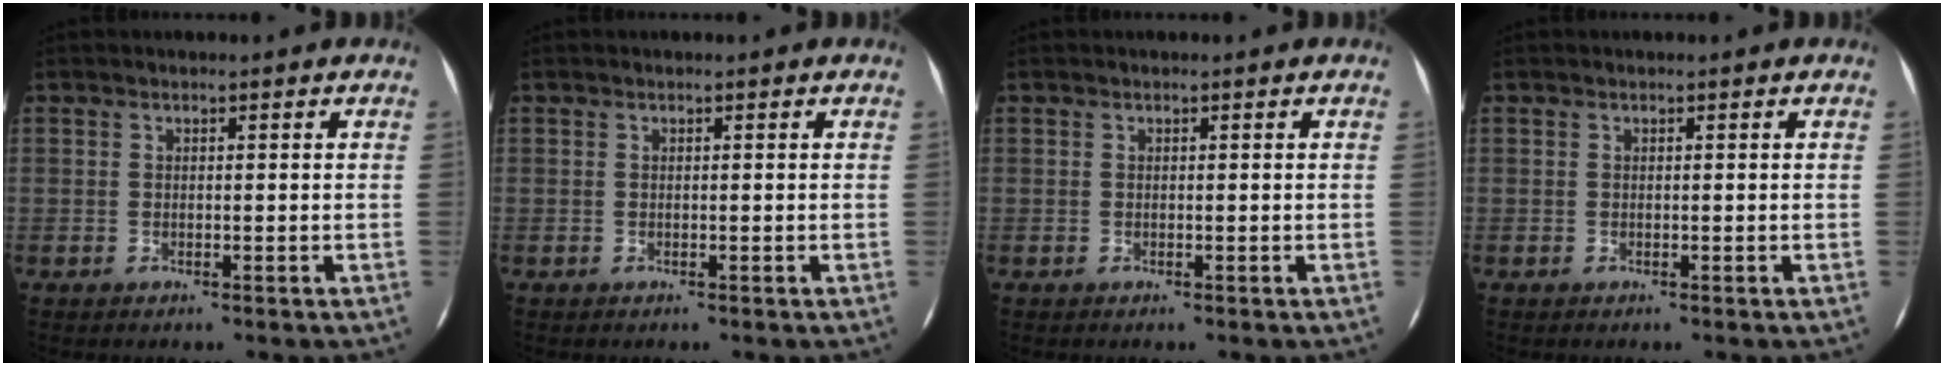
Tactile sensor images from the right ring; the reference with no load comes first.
{"total": 0.0}
{"total": 0.0}
{"total": 0.0}